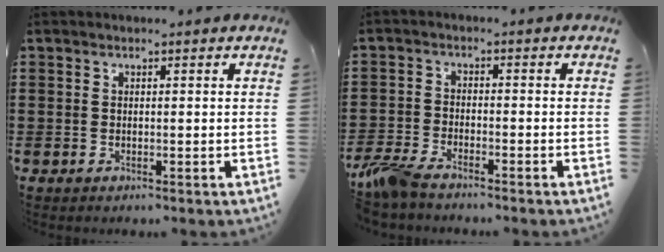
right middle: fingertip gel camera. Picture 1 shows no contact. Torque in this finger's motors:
{"motor_torque": [2.14, 0.00, 0.35, 0.16]}